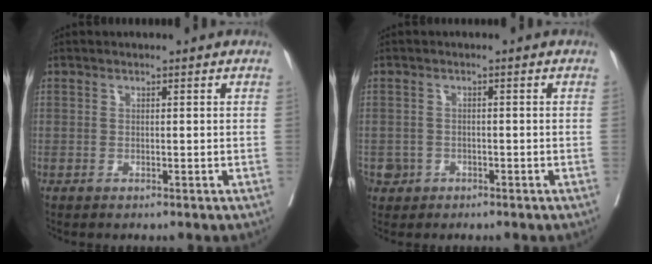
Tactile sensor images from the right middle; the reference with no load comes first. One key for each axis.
{"total": 2.5, "fx": -1.1, "fy": 2.2, "fz": 0.0, "tx": 0.002, "ty": 0.009, "tz": -0.019}